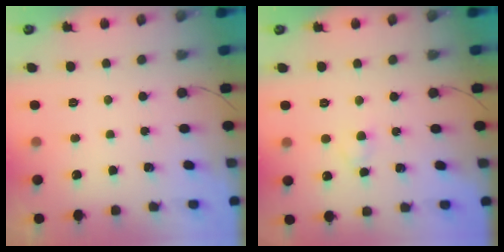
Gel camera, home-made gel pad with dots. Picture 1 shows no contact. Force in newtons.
{"total": 2.6, "press": 2.4, "slide": 1.1}